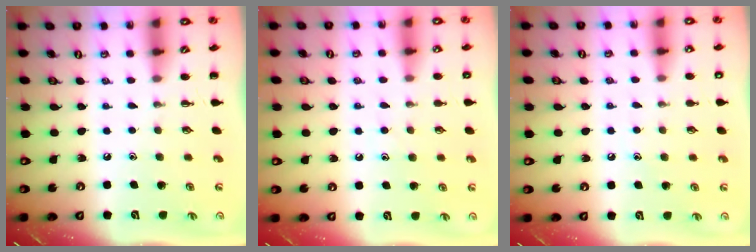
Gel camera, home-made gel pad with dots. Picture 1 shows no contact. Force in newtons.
{"total": 6.5, "press": 6.4, "slide": 1.1}
{"total": 6.0, "press": 5.8, "slide": 1.4}